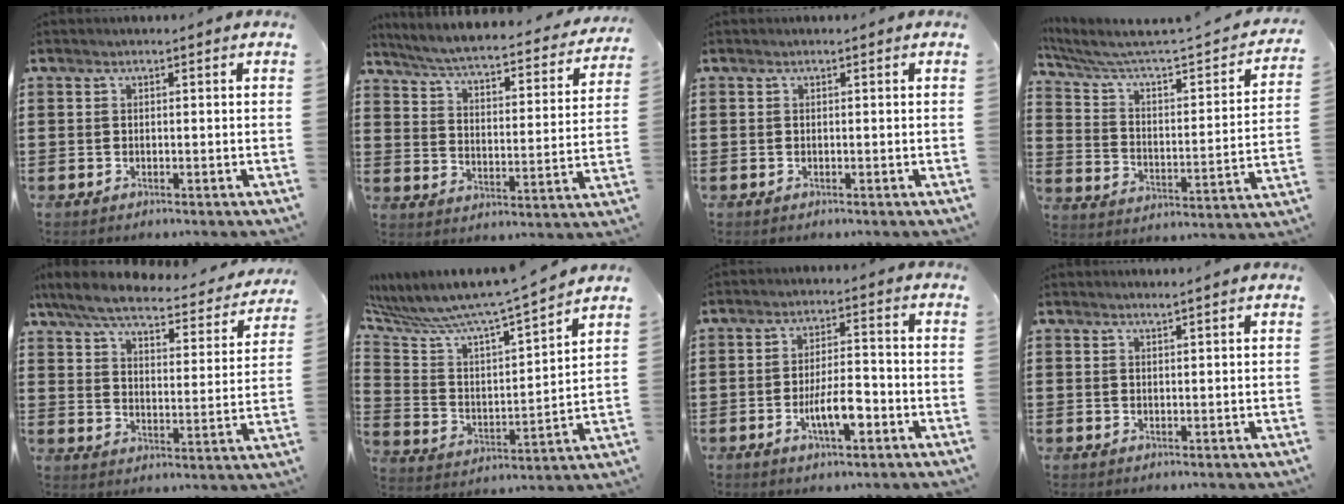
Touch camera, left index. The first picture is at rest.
{"total": 4.6, "force": [4.3, -0.1, 1.6], "torque": [-0.053, -0.036, 0.065]}
{"total": 0.0}
{"total": 4.0, "force": [3.1, 0.6, 2.5], "torque": [-0.068, -0.038, 0.041]}
{"total": 6.1, "force": [5.4, 0.8, 2.8], "torque": [-0.079, -0.031, 0.090]}
{"total": 7.5, "force": [7.0, 0.0, 2.6], "torque": [-0.088, -0.067, 0.109]}
{"total": 6.8, "force": [-2.6, 2.2, 5.9], "torque": [-0.117, 0.000, -0.049]}
{"total": 1.0, "force": [0.9, -0.2, 0.2], "torque": [-0.005, -0.003, 0.018]}